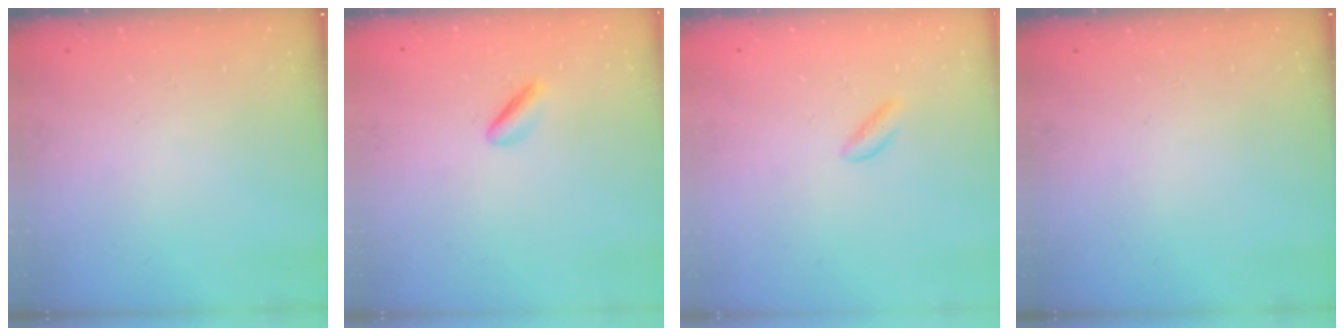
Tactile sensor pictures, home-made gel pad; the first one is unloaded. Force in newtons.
{"total": 2.4, "press": 2.2, "slide": 1.0}
{"total": 1.6, "press": 1.6, "slide": 0.4}
{"total": 0.0}